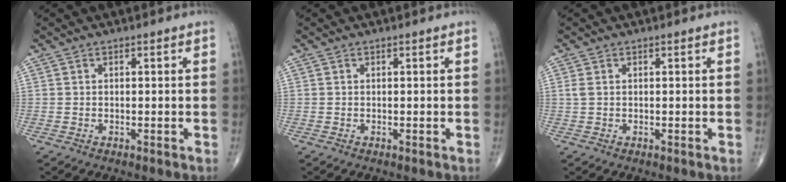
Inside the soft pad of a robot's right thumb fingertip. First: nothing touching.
{"total": 0.0}
{"total": 1.1, "force": [0.2, 0.6, 0.8], "torque": [-0.025, 0.007, 0.008]}